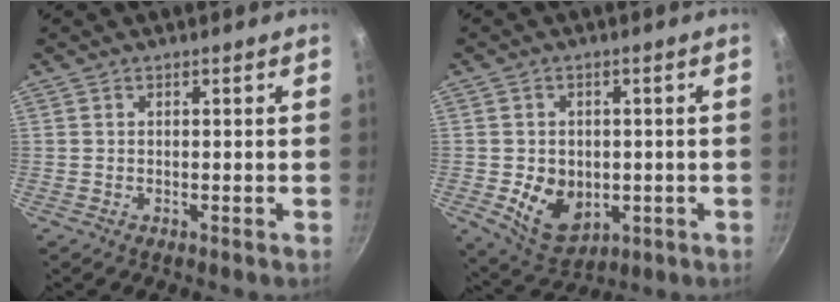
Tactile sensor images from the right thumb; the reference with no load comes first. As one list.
[{"total": 9.2, "force": [-1.7, 6.8, 6.0], "torque": [-0.075, -0.004, -0.010]}]